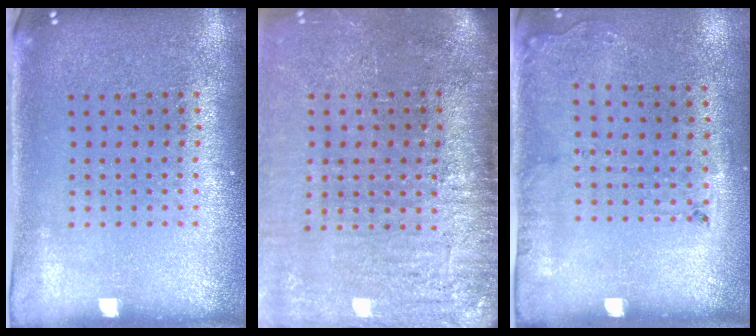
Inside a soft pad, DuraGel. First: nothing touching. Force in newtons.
{"total": 4.3, "press": 3.6, "slide": 2.4}
{"total": 1.8, "press": 1.2, "slide": 1.3}